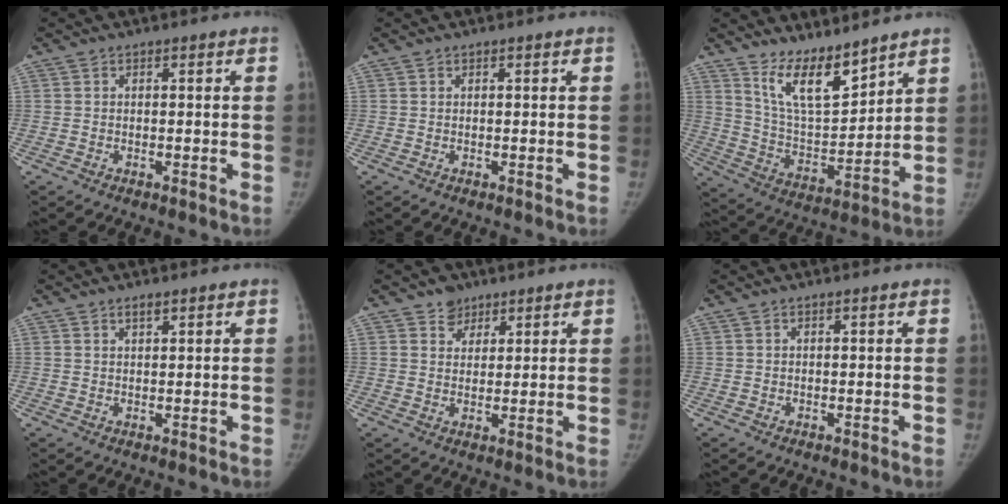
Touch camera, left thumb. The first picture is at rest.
{"total": 0.0}
{"total": 11.7, "force": [9.2, 3.5, 6.3], "torque": [-0.088, -0.077, 0.184]}
{"total": 1.2, "force": [1.0, 0.4, 0.7], "torque": [-0.005, -0.006, 0.017]}
{"total": 3.5, "force": [2.4, 2.5, 0.3], "torque": [0.022, -0.014, 0.034]}
{"total": 0.0}